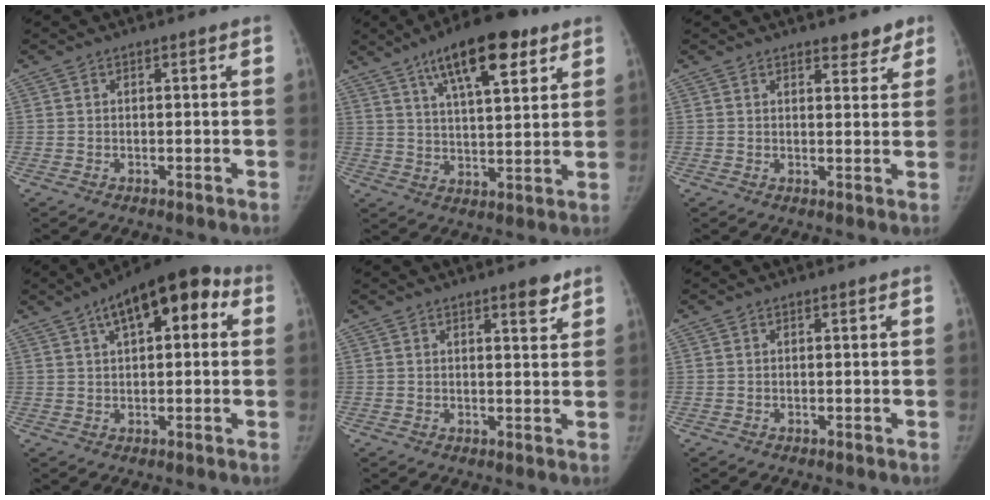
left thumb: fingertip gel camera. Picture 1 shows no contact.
{"total": 15.3, "force": [8.6, 5.2, 11.5], "torque": [-0.159, -0.027, 0.137]}
{"total": 3.8, "force": [3.0, 1.7, 1.6], "torque": [0.007, -0.017, 0.039]}
{"total": 14.2, "force": [5.5, 6.5, 11.5], "torque": [-0.135, 0.026, 0.072]}
{"total": 3.5, "force": [2.4, 1.1, 2.4], "torque": [-0.023, -0.015, 0.032]}
{"total": 0.0}